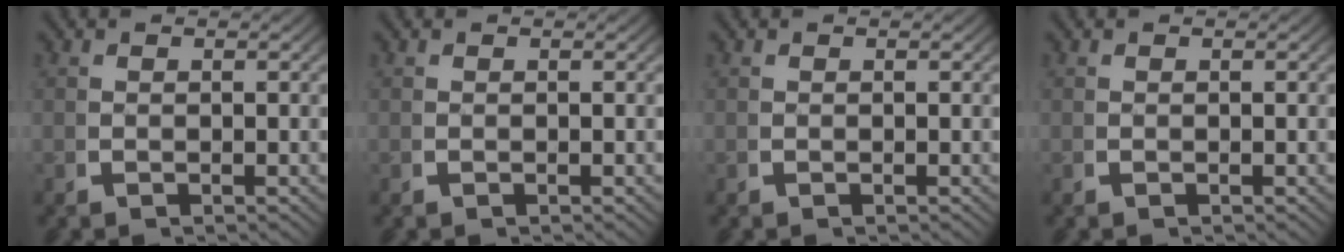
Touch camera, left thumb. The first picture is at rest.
{"total": 0.0}
{"total": 0.0}
{"total": 0.0}